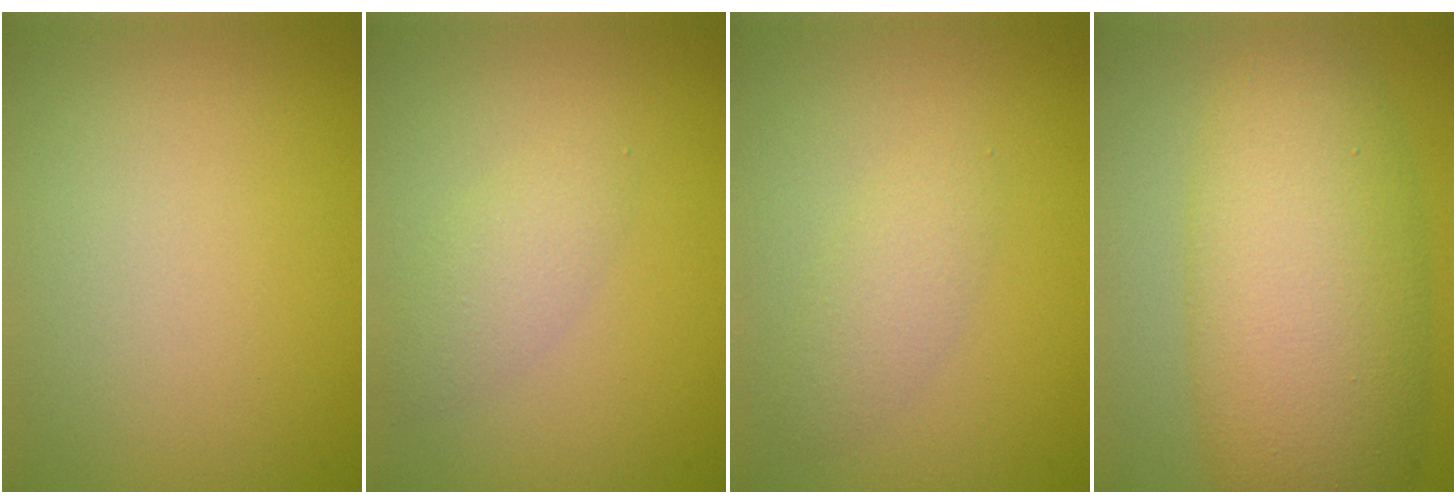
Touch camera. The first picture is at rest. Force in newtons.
{"total": 2.0, "press": 2.0, "slide": 0.1}
{"total": 1.9, "press": 1.9, "slide": 0.1}
{"total": 10.2, "press": 10.2, "slide": 0.1}